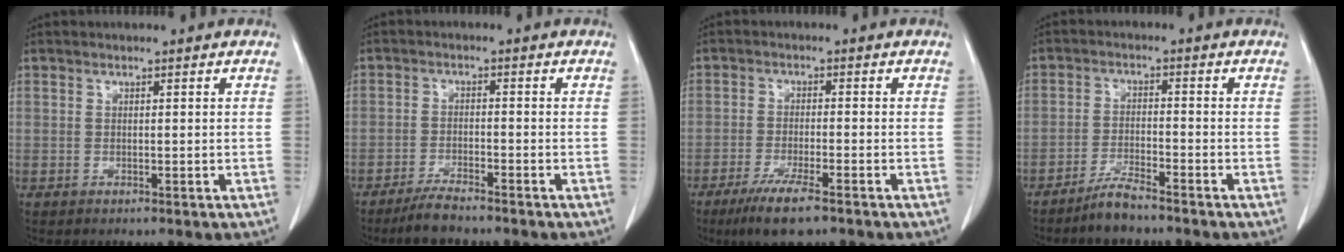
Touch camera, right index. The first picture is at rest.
{"total": 4.3, "force": [-3.8, 0.3, 2.0], "torque": [-0.039, -0.011, -0.069]}
{"total": 7.2, "force": [-4.9, 0.7, 5.3], "torque": [-0.098, -0.019, -0.082]}
{"total": 4.2, "force": [-3.7, 0.2, 2.0], "torque": [-0.041, -0.008, -0.072]}